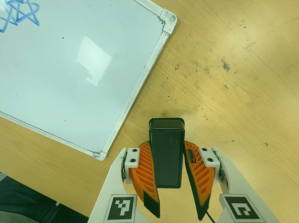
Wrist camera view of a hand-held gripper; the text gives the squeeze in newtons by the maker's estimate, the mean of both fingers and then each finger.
{"total": 10.4, "left": 8.4, "right": 12.3}